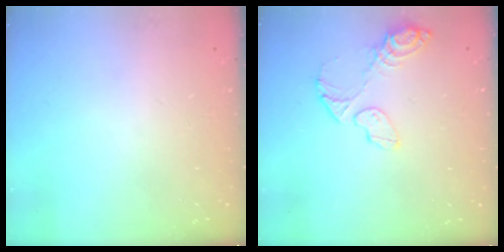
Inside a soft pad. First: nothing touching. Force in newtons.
{"total": 9.5, "press": 9.3, "slide": 1.9}